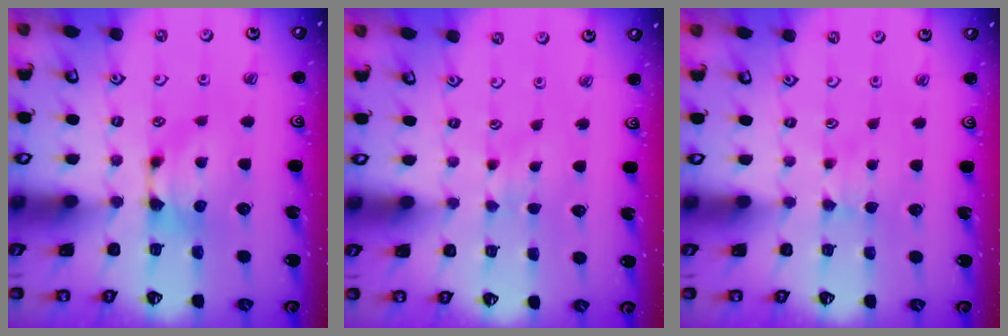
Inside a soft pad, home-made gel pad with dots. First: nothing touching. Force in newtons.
{"total": 2.6, "press": 2.5, "slide": 0.3}
{"total": 2.3, "press": 2.2, "slide": 0.5}